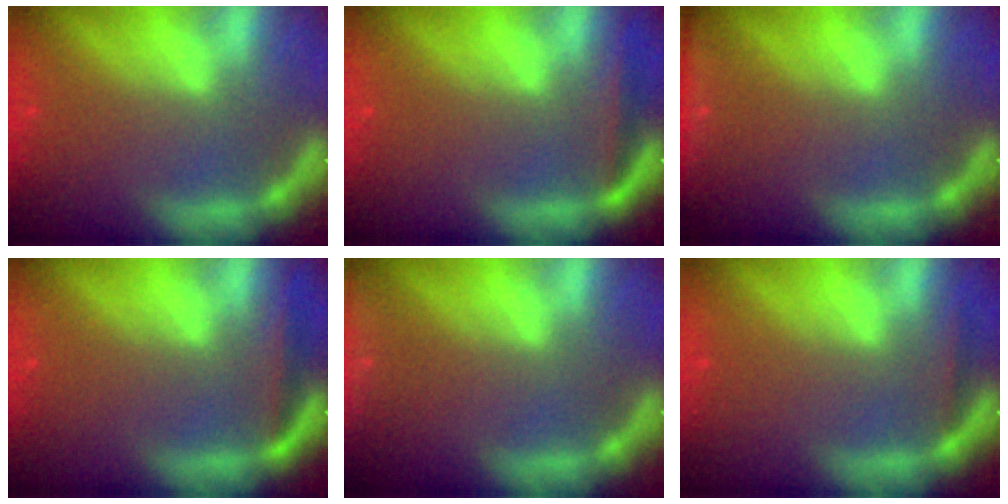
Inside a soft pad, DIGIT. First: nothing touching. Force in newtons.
{"total": 1.9}
{"total": 3.0}
{"total": 1.9}
{"total": 7.5}
{"total": 0.9}